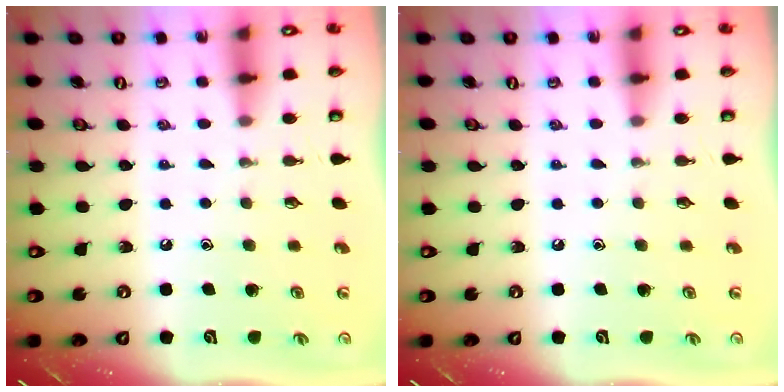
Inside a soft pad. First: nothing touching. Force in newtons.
{"total": 0.0}